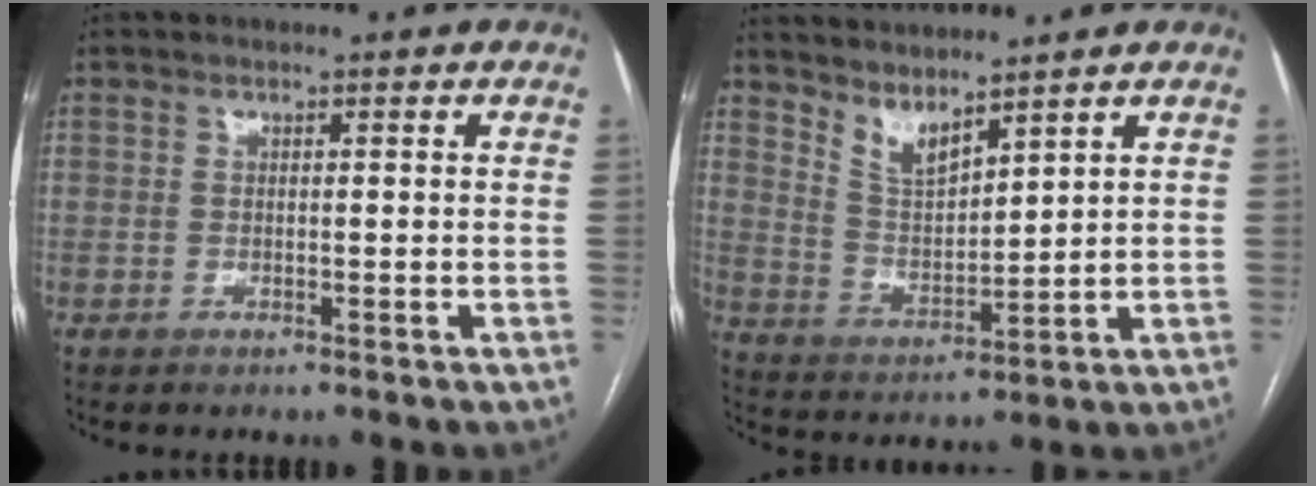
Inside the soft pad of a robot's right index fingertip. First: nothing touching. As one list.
[{"total": 5.7, "force": [5.1, 1.0, 2.4], "torque": [-0.054, -0.008, 0.115]}]